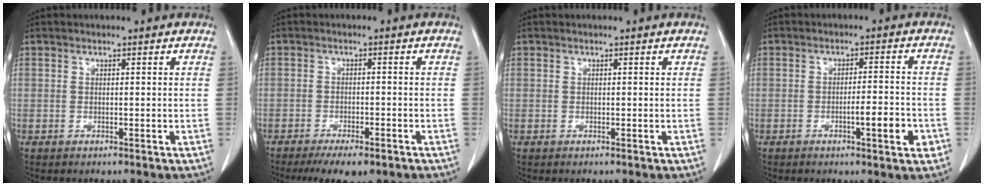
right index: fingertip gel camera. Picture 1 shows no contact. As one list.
[{"total": 6.7, "force": [-5.0, 2.1, 4.0], "torque": [-0.052, -0.009, -0.074]}, {"total": 0.0}, {"total": 5.4, "force": [-2.0, 0.7, 4.9], "torque": [-0.069, 0.000, -0.027]}]